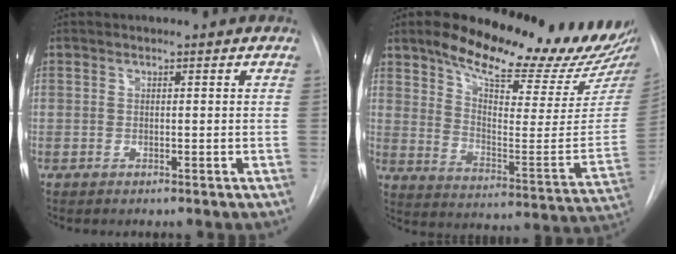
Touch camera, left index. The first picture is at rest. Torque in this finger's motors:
{"motor_torque": [0.99, -1.15, 0.31, 0.03]}